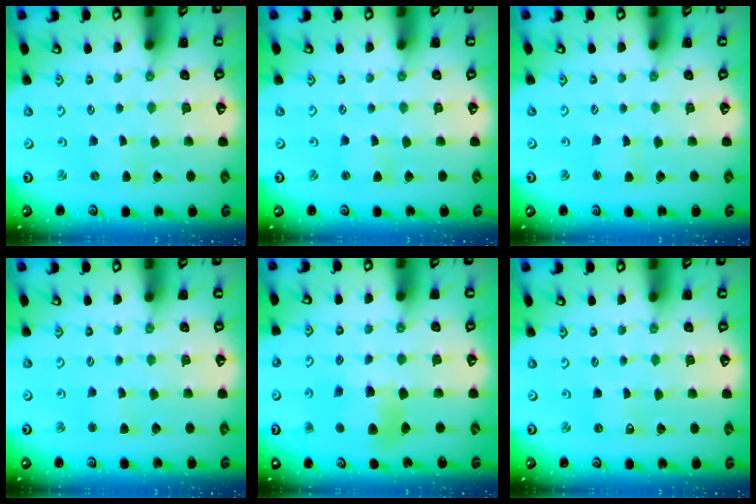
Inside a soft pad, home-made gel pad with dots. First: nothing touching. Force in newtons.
{"total": 0.9, "press": 0.9, "slide": 0.2}
{"total": 2.8, "press": 2.8, "slide": 0.2}
{"total": 2.6, "press": 2.6, "slide": 0.3}
{"total": 7.9, "press": 7.9, "slide": 0.5}
{"total": 0.0}